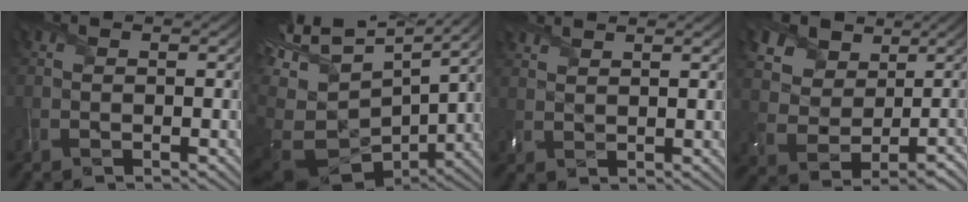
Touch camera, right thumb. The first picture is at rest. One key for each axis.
{"total": 16.3, "fx": 4.8, "fy": 9.6, "fz": 12.3, "tx": -0.260, "ty": 0.012, "tz": 0.135}
{"total": 2.2, "fx": 2.1, "fy": 0.2, "fz": 0.9, "tx": -0.026, "ty": 0.002, "tz": 0.043}
{"total": 10.8, "fx": 5.1, "fy": 8.2, "fz": 5.0, "tx": -0.123, "ty": 0.007, "tz": 0.111}